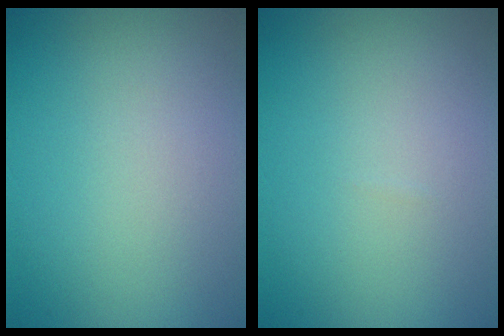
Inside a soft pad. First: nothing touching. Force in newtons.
{"total": 0.0}